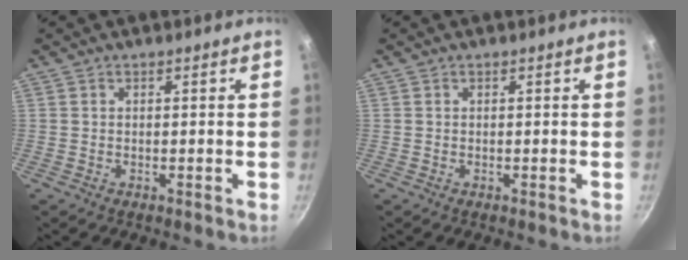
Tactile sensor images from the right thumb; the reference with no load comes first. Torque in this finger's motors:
{"motor_torque": [-0.01, -0.01, 0.04, -0.01, 0.01]}